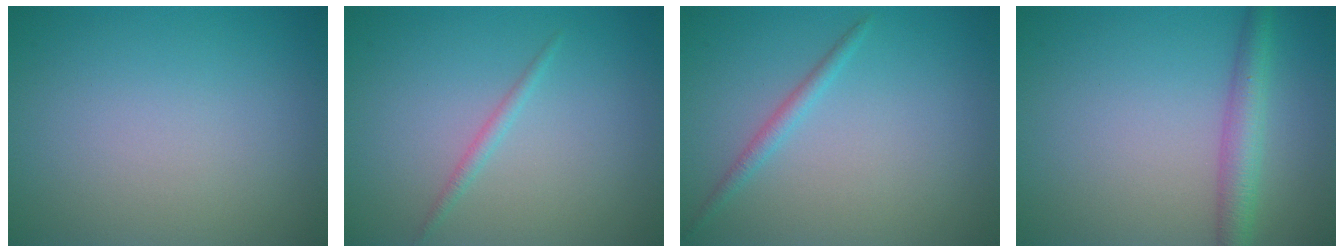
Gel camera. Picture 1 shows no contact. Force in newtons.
{"total": 1.0, "press": 1.0, "slide": 0.0}
{"total": 1.3, "press": 1.3, "slide": 0.0}
{"total": 3.2, "press": 3.2, "slide": 0.1}